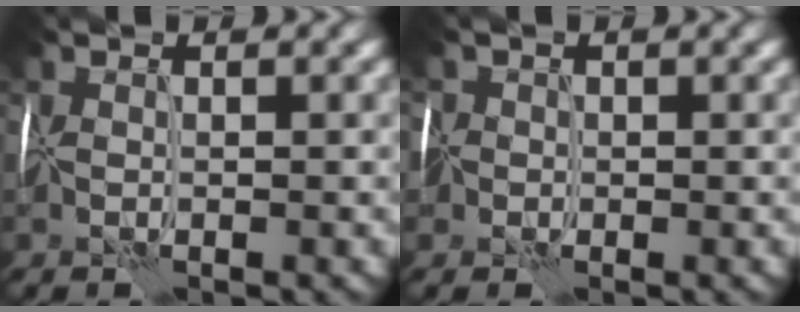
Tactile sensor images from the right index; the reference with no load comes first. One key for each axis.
{"total": 2.7, "fx": -0.1, "fy": 2.4, "fz": 1.2, "tx": -0.025, "ty": 0.011, "tz": -0.012}